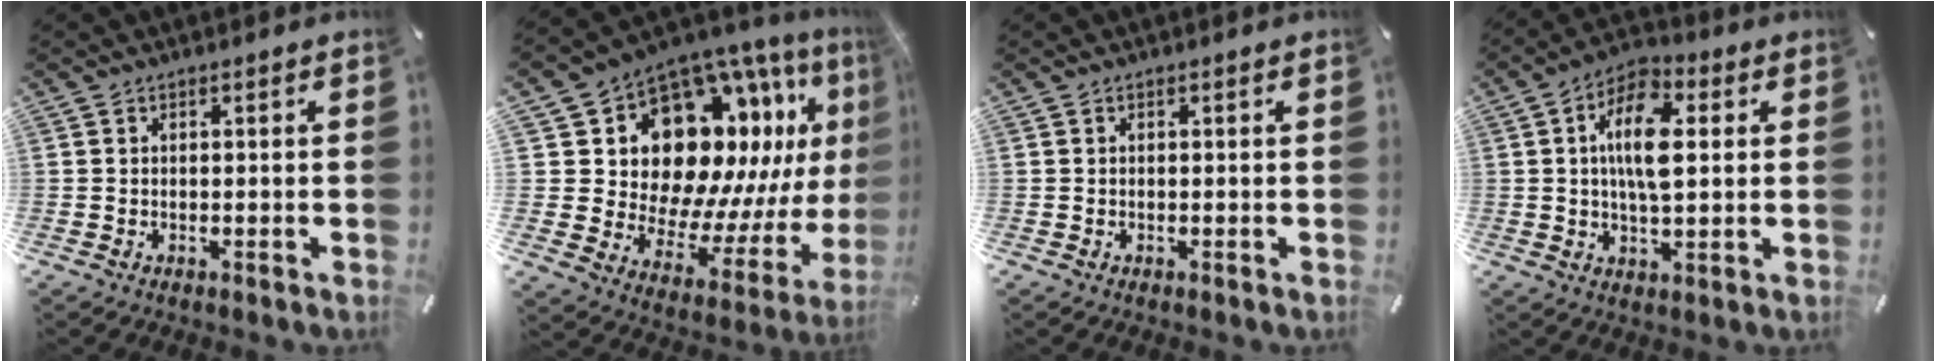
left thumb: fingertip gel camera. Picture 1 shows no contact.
{"total": 16.9, "force": [8.4, 12.2, 8.2], "torque": [-0.117, -0.104, 0.164]}
{"total": 0.0}
{"total": 11.6, "force": [2.1, 5.7, 9.9], "torque": [-0.183, -0.001, 0.031]}